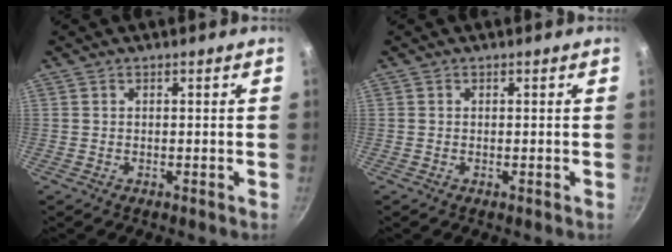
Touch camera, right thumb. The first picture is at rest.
{"total": 0.0}